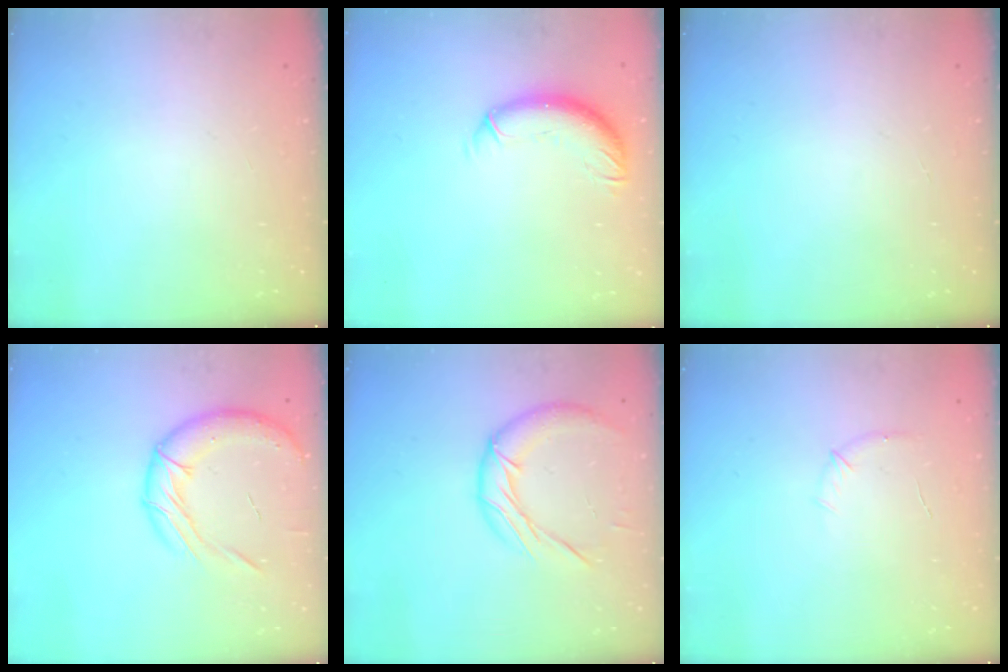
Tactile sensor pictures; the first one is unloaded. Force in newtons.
{"total": 10.0, "press": 9.9, "slide": 1.9}
{"total": 0.0}
{"total": 16.1, "press": 15.9, "slide": 2.5}
{"total": 13.1, "press": 13.0, "slide": 1.0}
{"total": 5.5, "press": 5.3, "slide": 1.5}